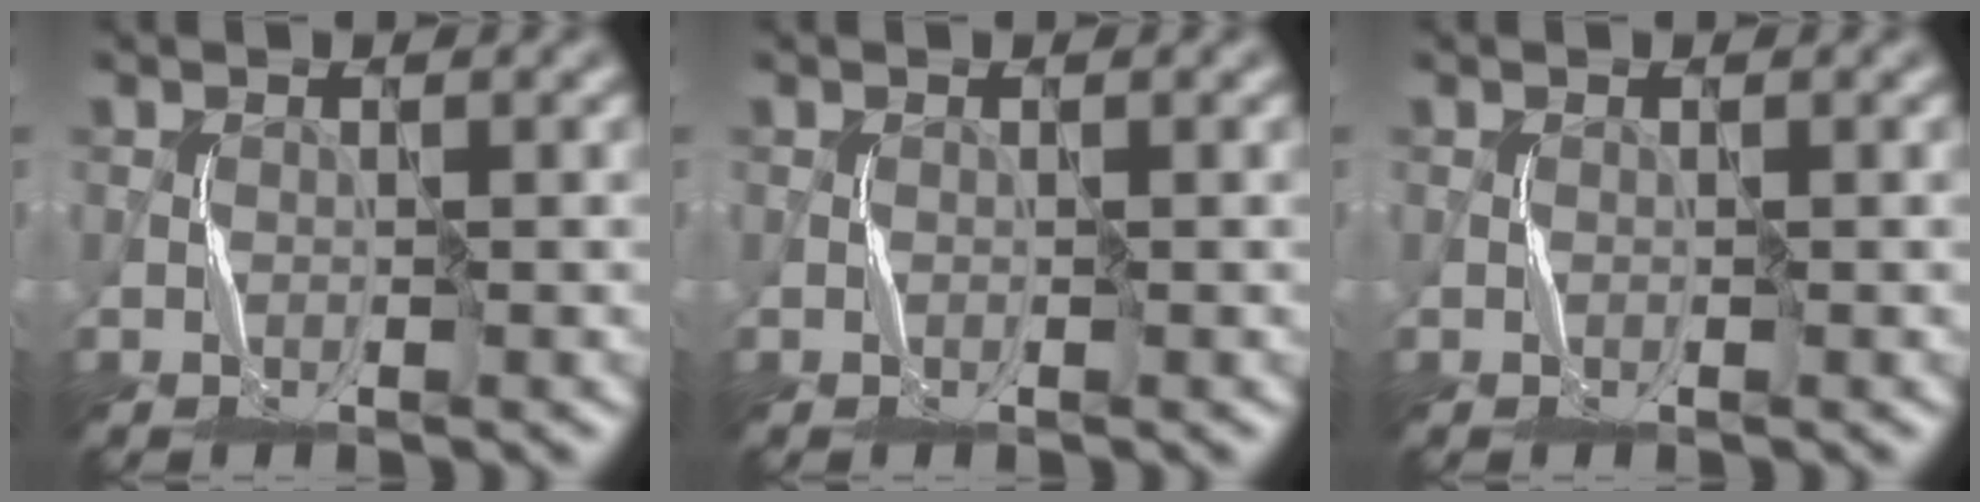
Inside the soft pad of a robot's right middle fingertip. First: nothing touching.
{"total": 0.0}
{"total": 0.0}